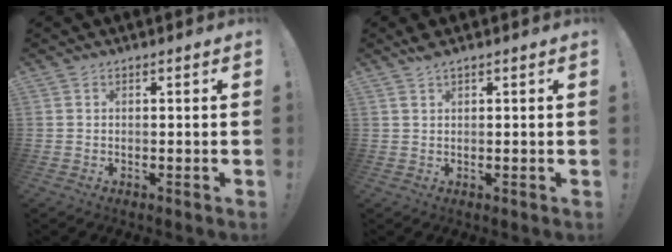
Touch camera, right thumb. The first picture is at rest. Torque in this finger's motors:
{"motor_torque": [-0.07, 0.59, 0.21, -0.24, 0.09]}